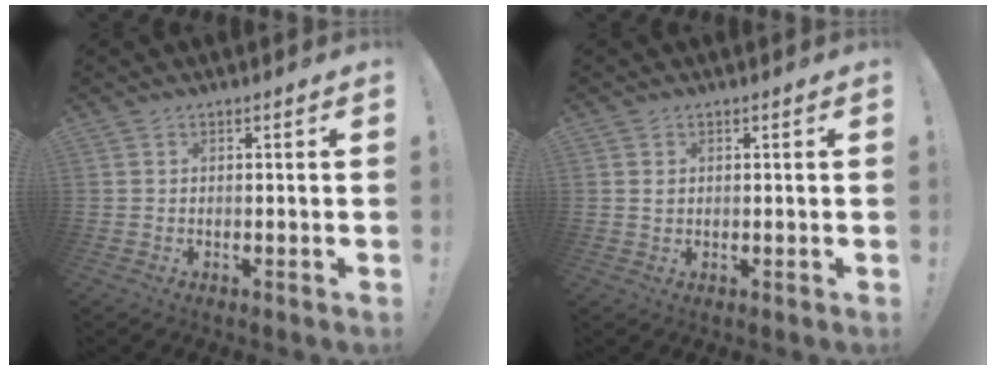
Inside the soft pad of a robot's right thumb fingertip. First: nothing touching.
{"total": 0.9, "force": [0.5, 0.7, 0.1], "torque": [0.004, -0.002, 0.009]}